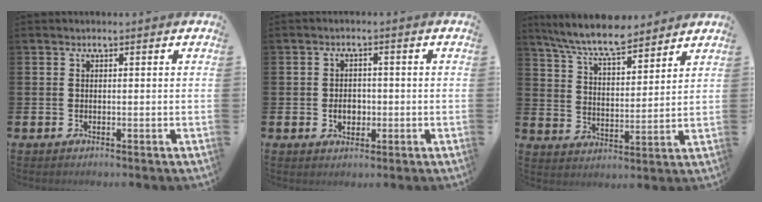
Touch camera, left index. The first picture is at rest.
{"total": 2.8, "force": [-0.6, 2.2, 1.7], "torque": [-0.020, -0.002, -0.017]}
{"total": 8.2, "force": [7.5, 1.3, 3.1], "torque": [-0.084, -0.037, 0.134]}